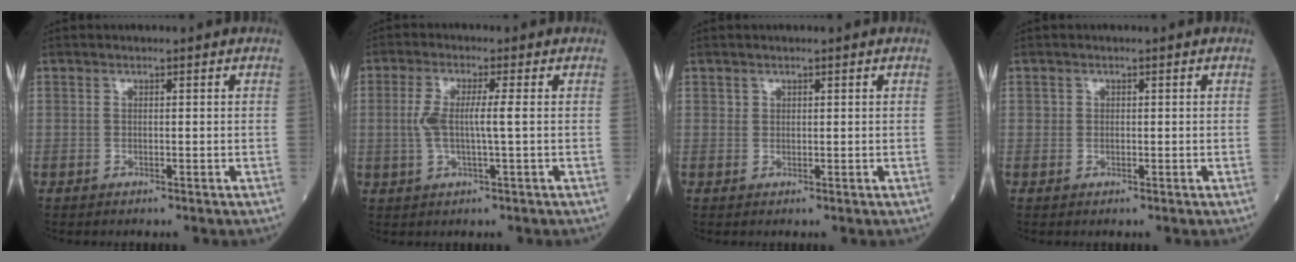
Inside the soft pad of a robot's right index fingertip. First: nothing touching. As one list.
[{"total": 5.2, "force": [0.2, 0.3, 5.2], "torque": [-0.112, 0.004, 0.001]}, {"total": 0.5, "force": [0.3, 0.4, 0.0], "torque": [0.005, 0.001, 0.002]}, {"total": 0.6, "force": [0.0, 0.6, 0.1], "torque": [0.001, 0.003, -0.002]}]